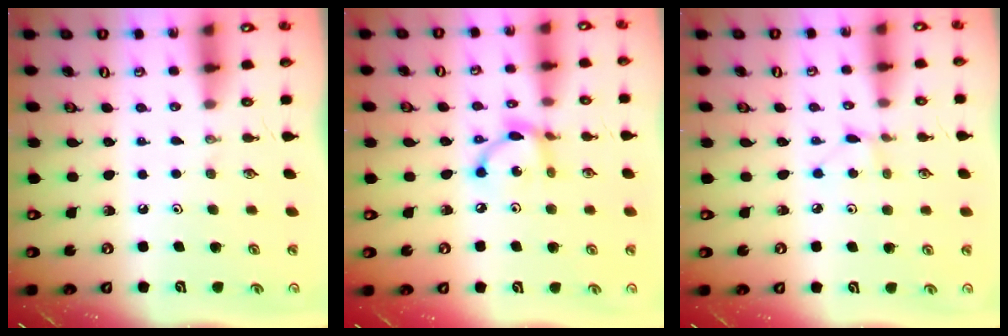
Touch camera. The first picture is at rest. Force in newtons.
{"total": 8.8, "press": 8.8, "slide": 0.5}
{"total": 2.8, "press": 2.8, "slide": 0.3}